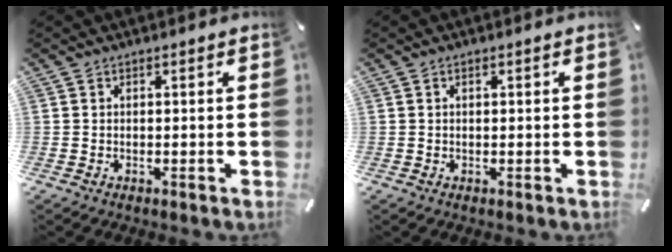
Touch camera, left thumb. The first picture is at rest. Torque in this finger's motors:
{"motor_torque": [-0.18, -0.44, -0.09, 0.16, 0.01]}